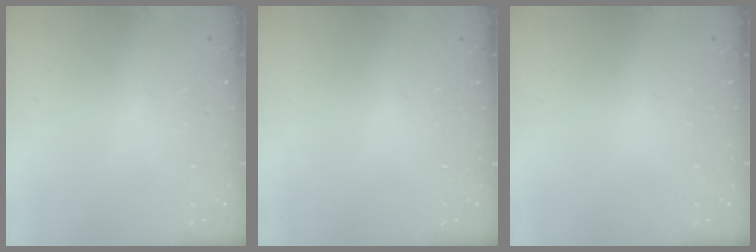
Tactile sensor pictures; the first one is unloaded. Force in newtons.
{"total": 0.0}
{"total": 0.0}